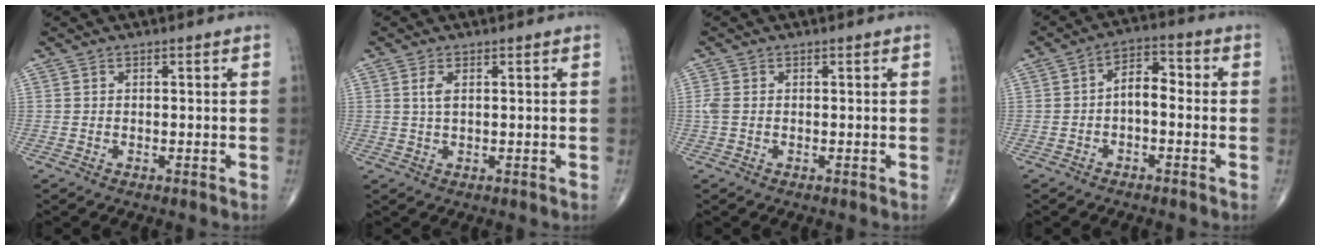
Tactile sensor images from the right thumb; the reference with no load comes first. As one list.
[{"total": 2.1, "force": [0.7, 0.8, 1.9], "torque": [-0.042, 0.002, 0.017]}, {"total": 1.5, "force": [0.0, 0.9, 1.1], "torque": [-0.036, 0.003, -0.002]}, {"total": 5.7, "force": [-0.8, 3.1, 4.7], "torque": [-0.062, 0.031, -0.023]}]